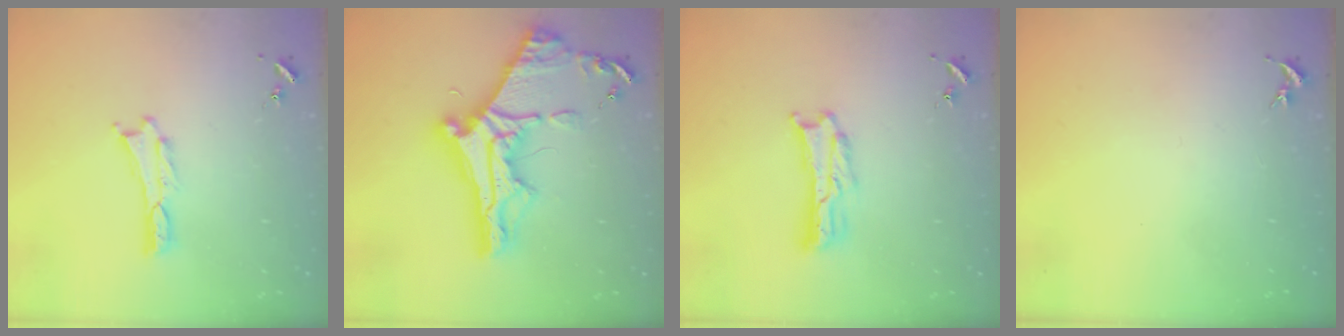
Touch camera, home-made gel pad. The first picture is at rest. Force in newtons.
{"total": 10.6, "press": 10.5, "slide": 1.3}
{"total": 1.6, "press": 1.6, "slide": 0.3}
{"total": 0.0}